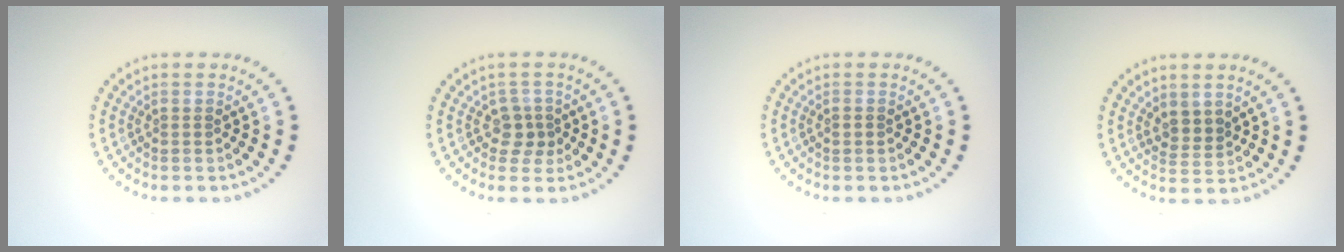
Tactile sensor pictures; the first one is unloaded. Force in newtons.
{"total": 1.9, "press": 1.6, "slide": 1.0}
{"total": 0.8, "press": 0.8, "slide": 0.1}
{"total": 1.9, "press": 1.5, "slide": 1.3}